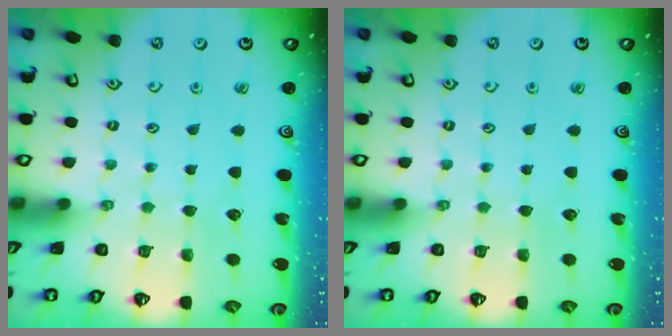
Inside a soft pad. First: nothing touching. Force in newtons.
{"total": 0.0}